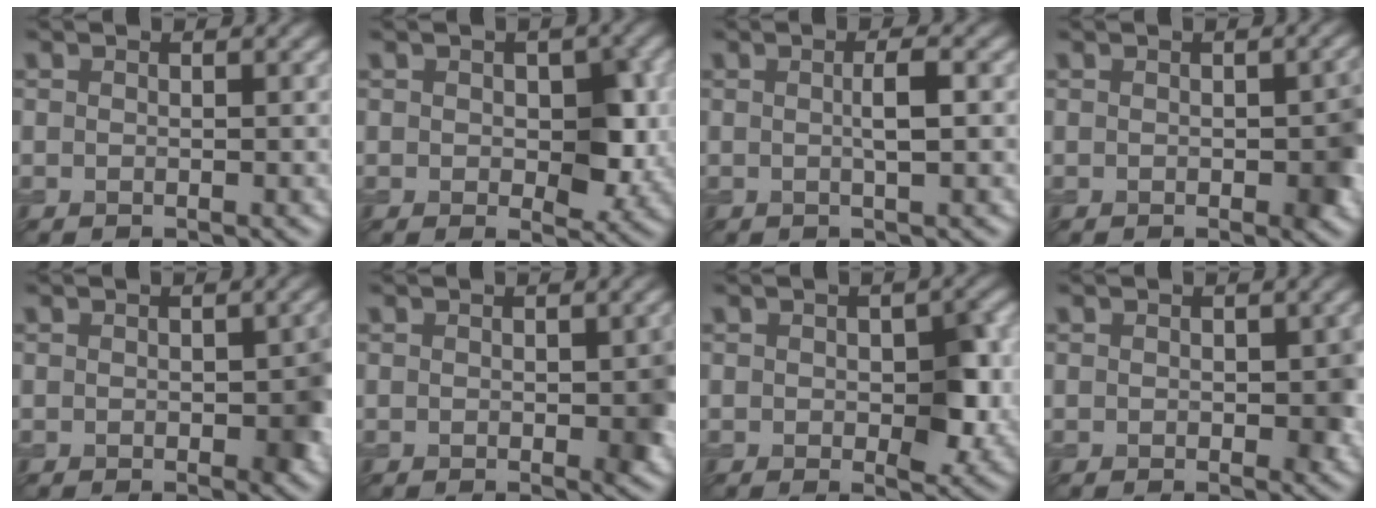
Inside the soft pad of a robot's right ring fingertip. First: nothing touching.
{"total": 4.5, "force": [0.1, 2.6, 3.7], "torque": [-0.053, -0.005, 0.006]}
{"total": 2.0, "force": [0.1, 0.3, 2.0], "torque": [-0.035, 0.004, 0.000]}
{"total": 2.8, "force": [-0.4, 1.2, 2.5], "torque": [-0.027, -0.002, -0.003]}
{"total": 3.0, "force": [-0.4, 1.5, 2.6], "torque": [-0.029, -0.002, -0.003]}
{"total": 2.5, "force": [-0.3, 0.9, 2.4], "torque": [-0.027, -0.002, -0.002]}
{"total": 4.5, "force": [-0.2, 2.3, 3.8], "torque": [-0.055, -0.004, 0.003]}
{"total": 2.3, "force": [0.0, 1.2, 1.9], "torque": [-0.023, -0.003, 0.000]}